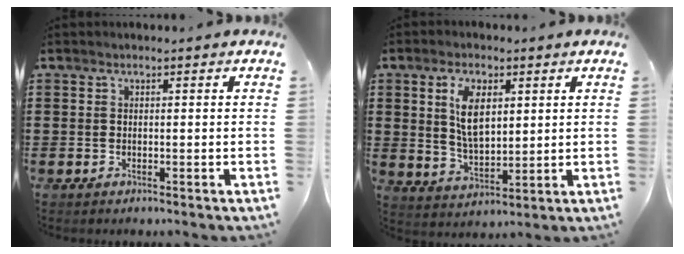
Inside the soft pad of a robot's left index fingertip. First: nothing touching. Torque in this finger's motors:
{"motor_torque": [1.35, 0.35, 0.75, 0.18]}